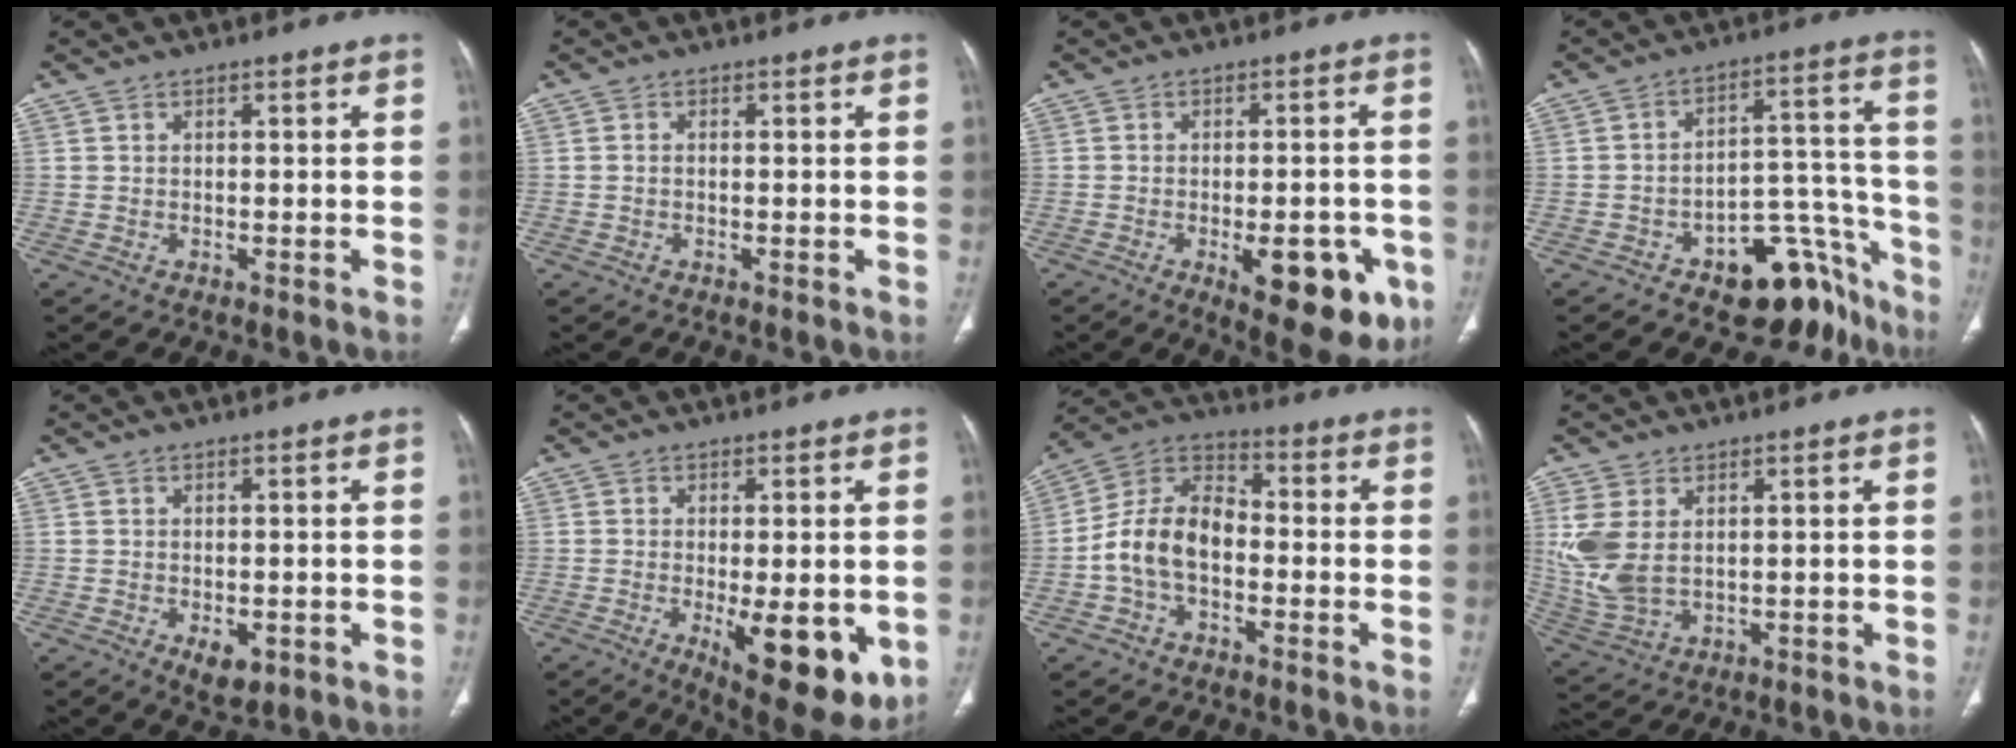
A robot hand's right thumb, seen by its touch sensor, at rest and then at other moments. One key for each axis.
{"total": 0.6, "fx": -0.2, "fy": 0.4, "fz": 0.5, "tx": -0.008, "ty": 0.001, "tz": -0.006}
{"total": 13.5, "fx": -5.2, "fy": 5.7, "fz": 11.1, "tx": -0.117, "ty": 0.005, "tz": -0.057}
{"total": 14.9, "fx": -9.4, "fy": 8.3, "fz": 8.0, "tx": -0.042, "ty": 0.097, "tz": -0.126}
{"total": 4.1, "fx": -1.3, "fy": 2.3, "fz": 3.1, "tx": -0.040, "ty": -0.006, "tz": -0.009}
{"total": 13.9, "fx": -3.4, "fy": 5.1, "fz": 12.4, "tx": -0.159, "ty": -0.024, "tz": -0.034}
{"total": 11.7, "fx": -2.4, "fy": 7.7, "fz": 8.5, "tx": -0.148, "ty": 0.041, "tz": -0.057}
{"total": 9.9, "fx": 2.0, "fy": 6.2, "fz": 7.5, "tx": -0.178, "ty": -0.007, "tz": 0.056}